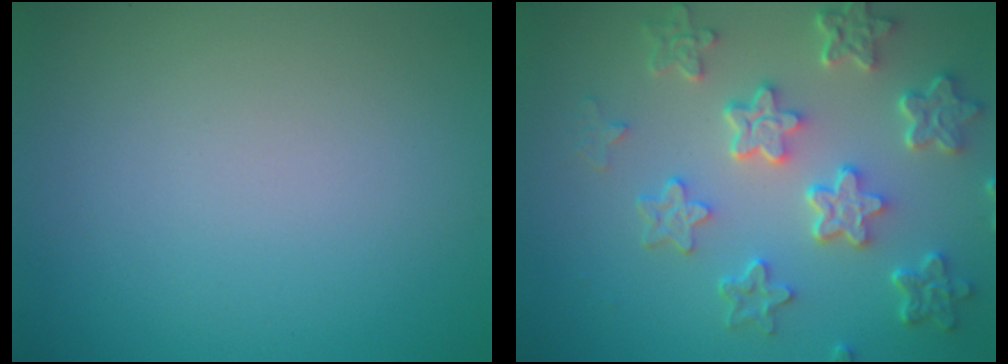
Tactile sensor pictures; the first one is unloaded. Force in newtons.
{"total": 6.3, "press": 4.8, "slide": 4.2}